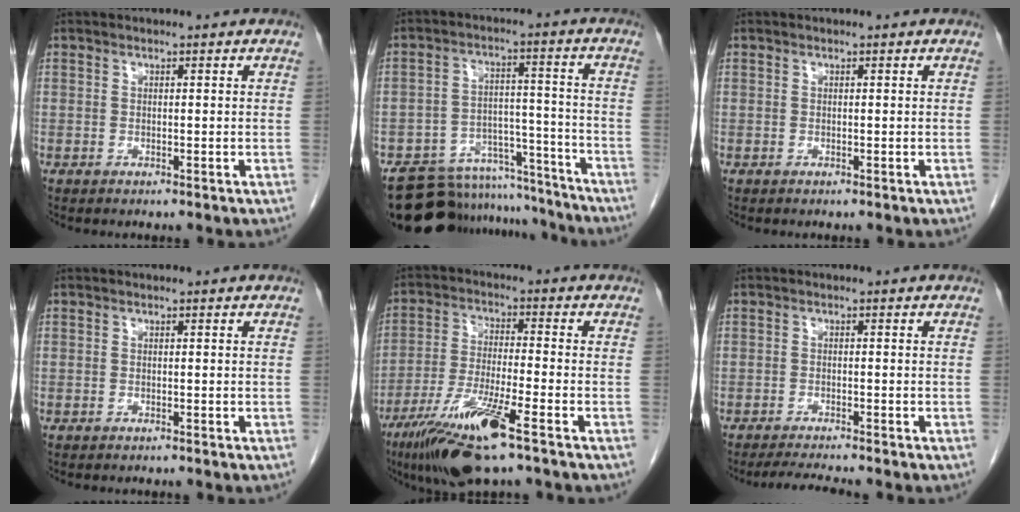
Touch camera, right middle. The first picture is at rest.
{"total": 17.5, "force": [-16.5, 5.0, 3.2], "torque": [-0.060, 0.035, -0.232]}
{"total": 0.0}
{"total": 0.0}
{"total": 12.4, "force": [-7.3, 0.9, 10.1], "torque": [-0.200, -0.029, -0.131]}
{"total": 3.2, "force": [-2.9, -0.8, 1.2], "torque": [-0.028, -0.018, -0.051]}